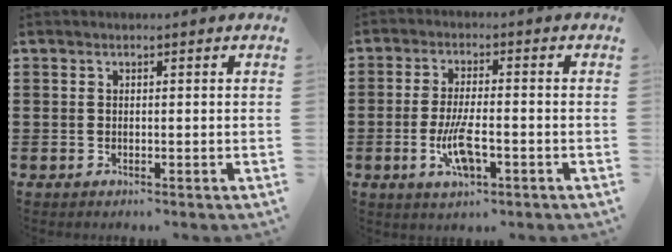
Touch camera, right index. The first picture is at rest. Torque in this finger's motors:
{"motor_torque": [1.43, 0.71, 0.27, 0.12]}